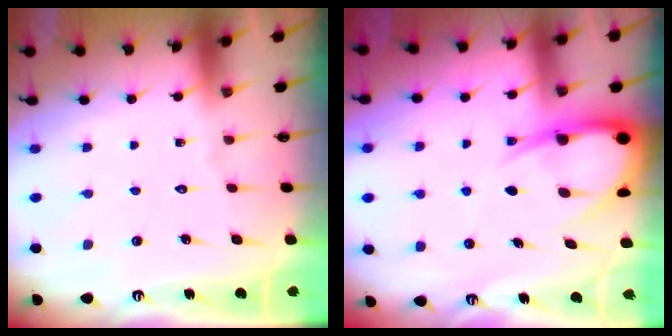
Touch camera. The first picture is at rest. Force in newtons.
{"total": 10.1, "press": 10.1, "slide": 1.1}